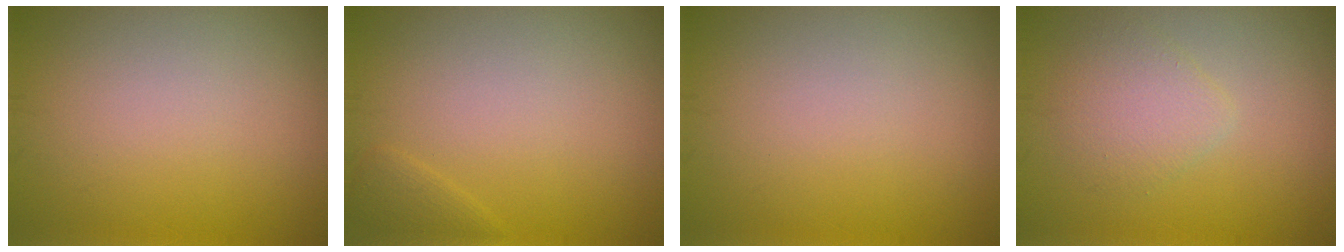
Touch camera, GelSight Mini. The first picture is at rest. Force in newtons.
{"total": 1.1, "press": 1.1, "slide": 0.1}
{"total": 0.0}
{"total": 2.5, "press": 2.5, "slide": 0.2}